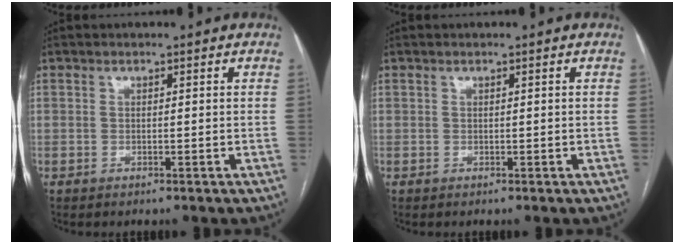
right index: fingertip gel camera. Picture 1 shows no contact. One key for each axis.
{"total": 0.0}